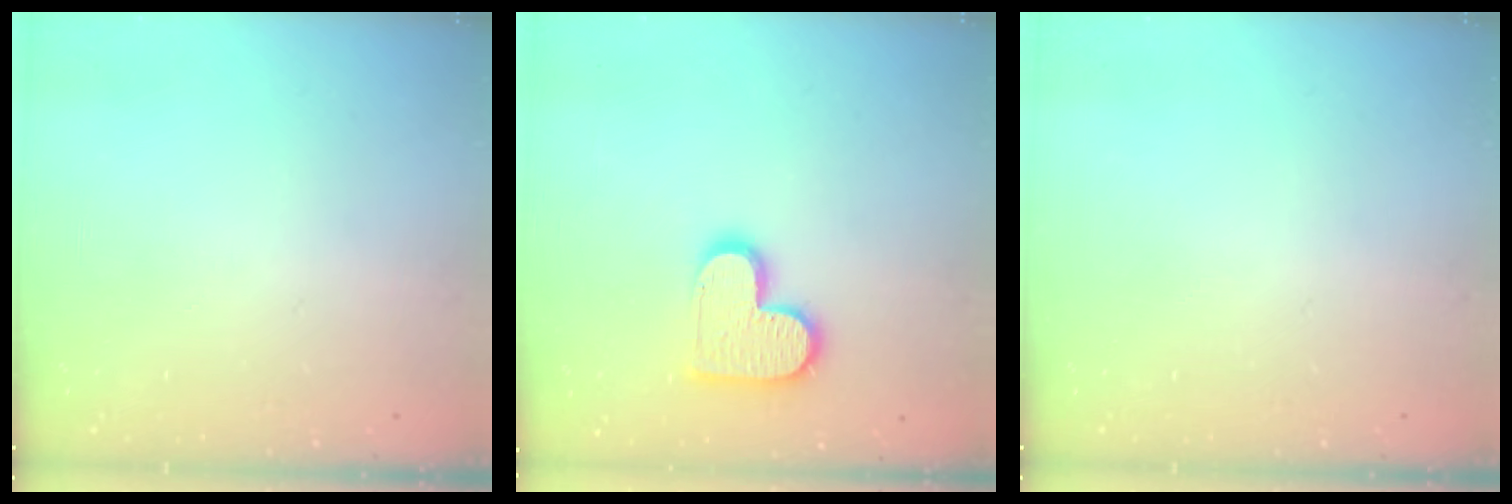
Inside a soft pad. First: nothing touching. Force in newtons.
{"total": 13.4, "press": 13.4, "slide": 0.8}
{"total": 0.0}